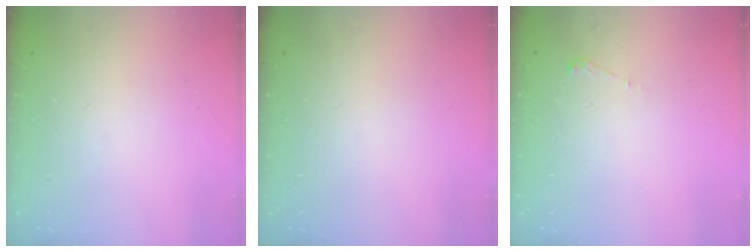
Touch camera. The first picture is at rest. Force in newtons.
{"total": 0.0}
{"total": 3.9, "press": 3.9, "slide": 0.3}